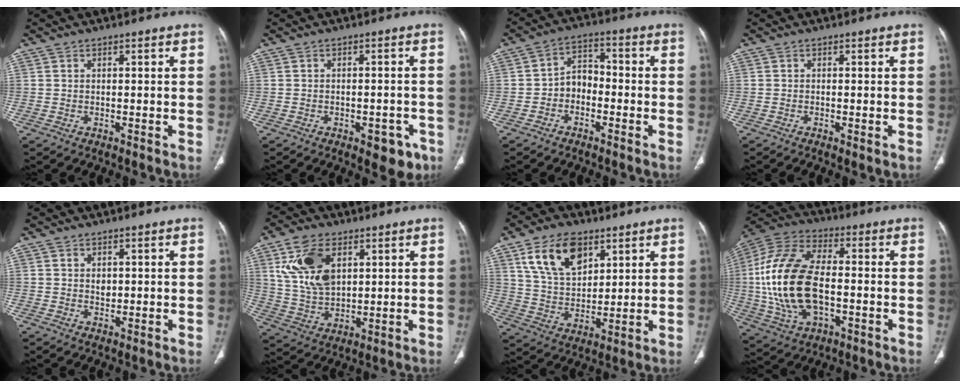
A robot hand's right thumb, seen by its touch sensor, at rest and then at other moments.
{"total": 6.0, "force": [-3.1, 3.1, 4.0], "torque": [-0.028, 0.014, -0.033]}
{"total": 5.8, "force": [-1.8, 4.4, 3.3], "torque": [-0.036, 0.032, -0.044]}
{"total": 1.2, "force": [-0.5, 0.2, 1.1], "torque": [-0.024, -0.004, -0.010]}
{"total": 1.7, "force": [0.5, 1.2, 1.1], "torque": [-0.014, -0.003, 0.011]}
{"total": 14.6, "force": [5.4, 8.5, 10.6], "torque": [-0.196, -0.015, 0.115]}
{"total": 14.0, "force": [7.2, 8.3, 8.6], "torque": [-0.126, -0.027, 0.142]}
{"total": 21.8, "force": [-1.3, 12.1, 18.1], "torque": [-0.383, 0.012, -0.020]}